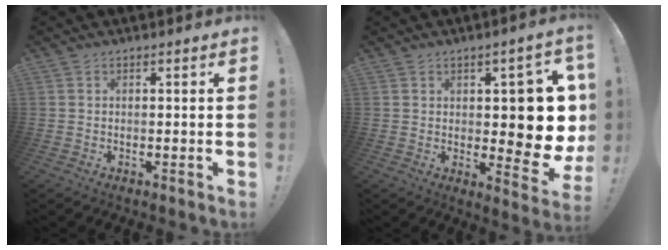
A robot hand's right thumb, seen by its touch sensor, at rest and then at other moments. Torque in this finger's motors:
{"motor_torque": [2.26, 2.24, 0.95, -0.63, 0.01]}